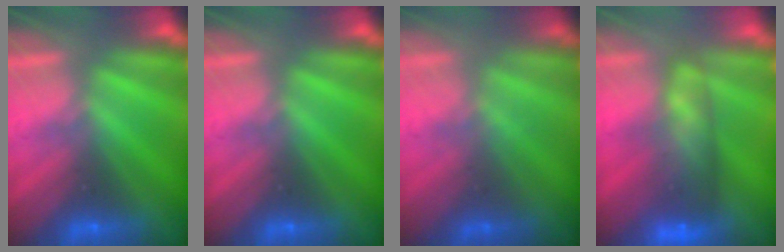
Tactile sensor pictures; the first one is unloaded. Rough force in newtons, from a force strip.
{"total": 0.0}
{"total": 1.3}
{"total": 9.9}